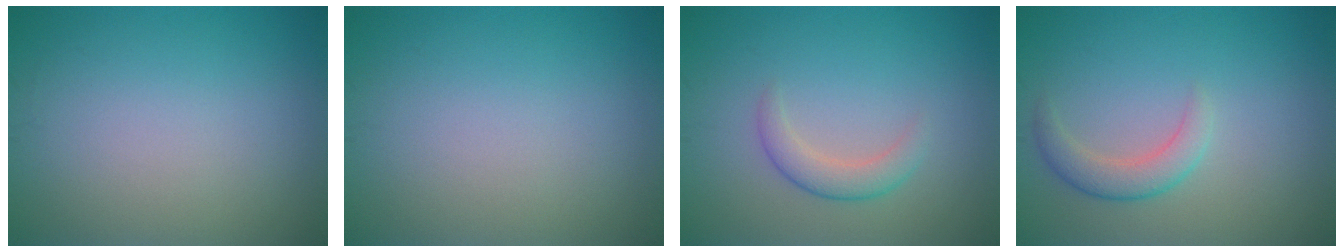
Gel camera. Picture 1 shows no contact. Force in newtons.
{"total": 0.0}
{"total": 2.3, "press": 2.3, "slide": 0.1}
{"total": 2.5, "press": 2.5, "slide": 0.2}